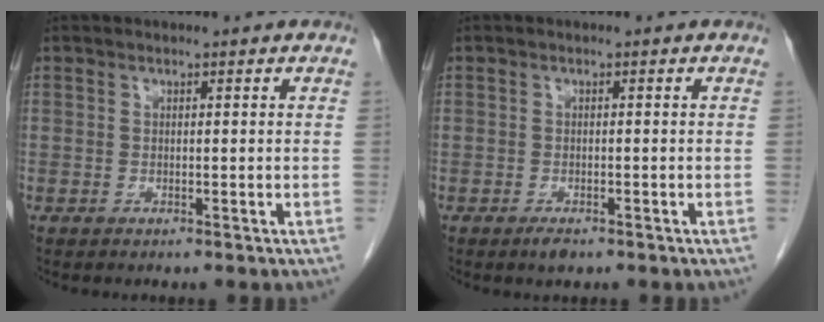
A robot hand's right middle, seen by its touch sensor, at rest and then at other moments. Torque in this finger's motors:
{"motor_torque": [0.44, -0.25, 0.03, 0.00]}